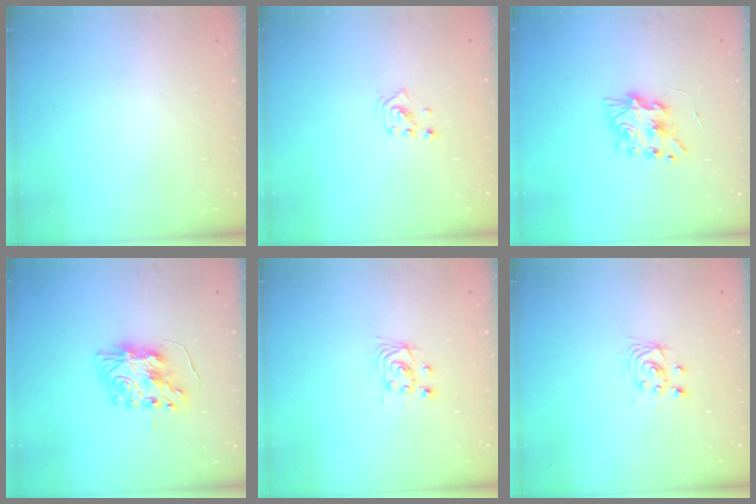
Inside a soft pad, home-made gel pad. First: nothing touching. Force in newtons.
{"total": 1.9, "press": 1.9, "slide": 0.1}
{"total": 8.8, "press": 8.8, "slide": 0.3}
{"total": 9.0, "press": 9.0, "slide": 0.9}
{"total": 3.3, "press": 3.3, "slide": 0.3}
{"total": 3.3, "press": 3.3, "slide": 0.3}